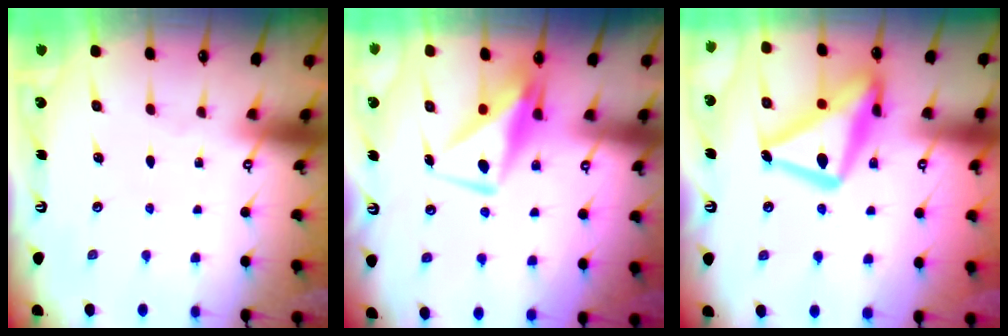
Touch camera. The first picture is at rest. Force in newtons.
{"total": 7.5, "press": 7.5, "slide": 0.9}
{"total": 20.4, "press": 20.4, "slide": 1.7}